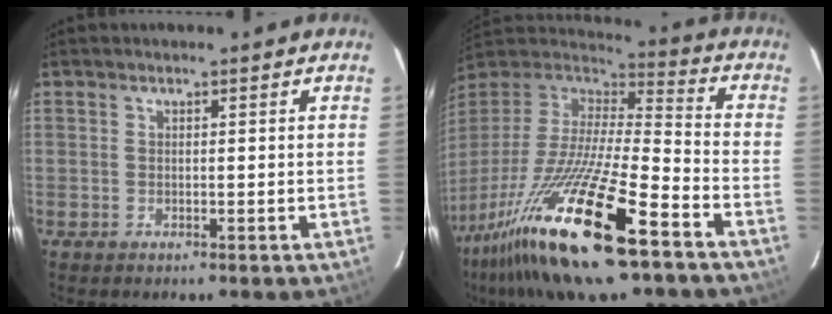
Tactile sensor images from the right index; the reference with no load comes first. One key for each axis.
{"total": 29.2, "fx": -17.5, "fy": 5.6, "fz": 22.6, "tx": -0.430, "ty": -0.065, "tz": -0.315}